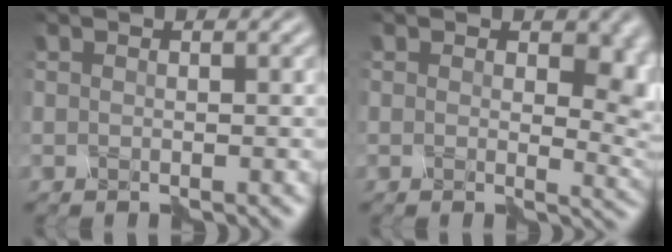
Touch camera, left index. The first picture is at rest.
{"total": 5.3, "force": [1.0, 3.3, 4.0], "torque": [-0.044, -0.008, 0.013]}